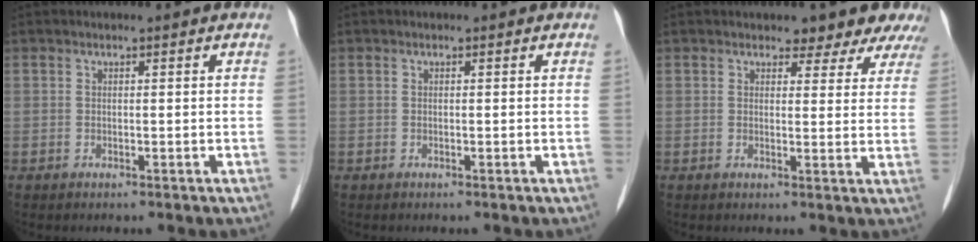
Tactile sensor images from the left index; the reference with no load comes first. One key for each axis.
{"total": 0.0}
{"total": 5.9, "fx": 5.4, "fy": 2.1, "fz": 1.0, "tx": 0.002, "ty": -0.005, "tz": 0.042}